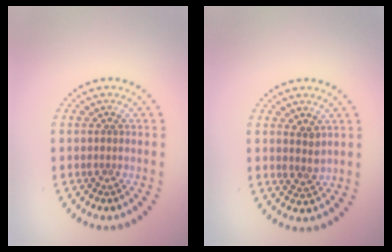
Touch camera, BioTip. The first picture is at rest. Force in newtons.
{"total": 1.7, "press": 1.5, "slide": 0.8}